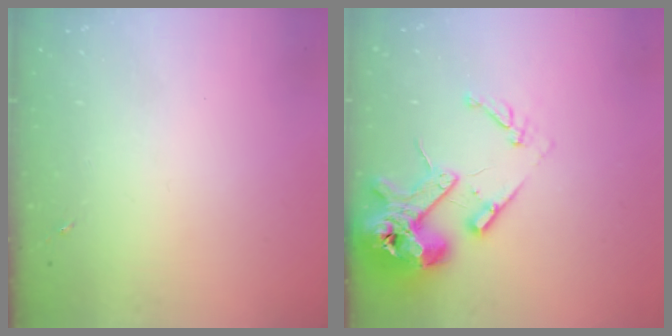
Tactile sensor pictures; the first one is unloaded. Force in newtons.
{"total": 16.3, "press": 16.2, "slide": 2.3}